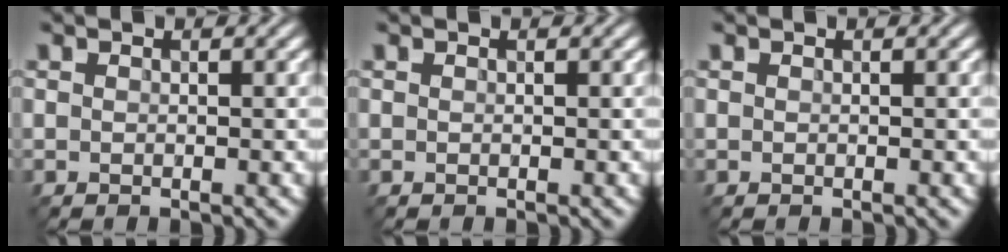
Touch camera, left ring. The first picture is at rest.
{"total": 0.0}
{"total": 0.0}